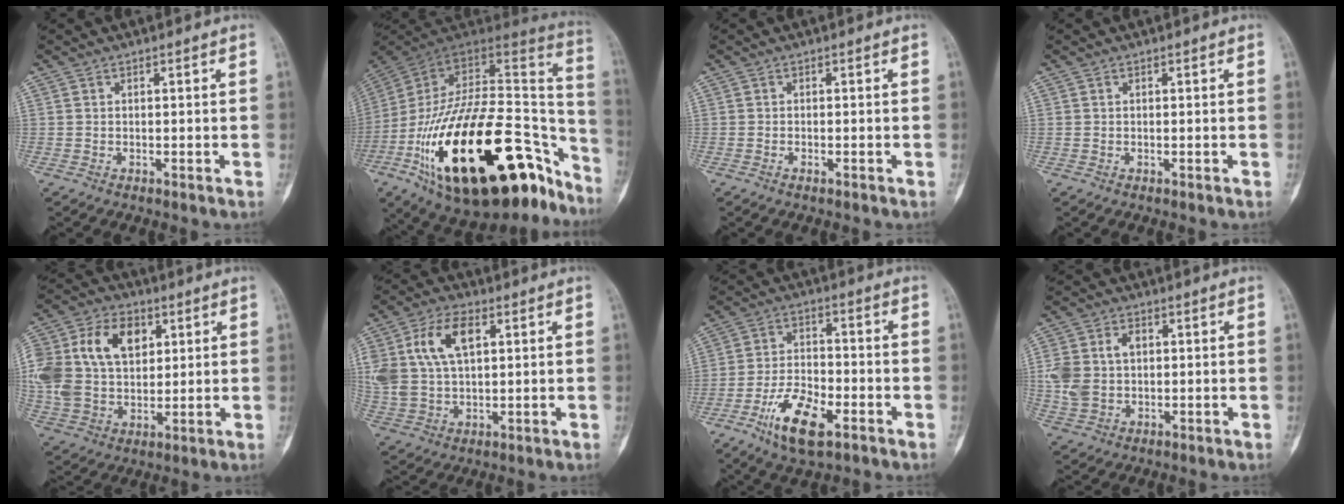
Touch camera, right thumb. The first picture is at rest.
{"total": 39.2, "force": [-19.1, 18.2, 29.0], "torque": [-0.414, 0.066, -0.294]}
{"total": 0.7, "force": [-0.4, 0.3, 0.5], "torque": [-0.012, 0.003, -0.007]}
{"total": 0.0}
{"total": 21.9, "force": [5.6, 15.3, 14.7], "torque": [-0.314, 0.022, 0.107]}
{"total": 13.5, "force": [4.1, 7.8, 10.1], "torque": [-0.203, 0.006, 0.085]}
{"total": 11.3, "force": [-5.7, 4.9, 8.4], "torque": [-0.156, 0.018, -0.101]}
{"total": 8.3, "force": [1.0, 6.1, 5.6], "torque": [-0.112, 0.012, 0.026]}